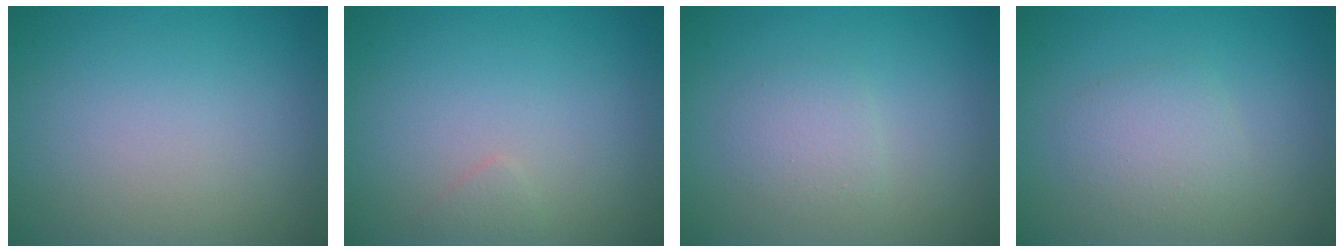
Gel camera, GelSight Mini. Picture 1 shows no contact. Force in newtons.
{"total": 0.7, "press": 0.7, "slide": 0.0}
{"total": 1.7, "press": 1.7, "slide": 0.1}
{"total": 2.3, "press": 2.3, "slide": 0.1}